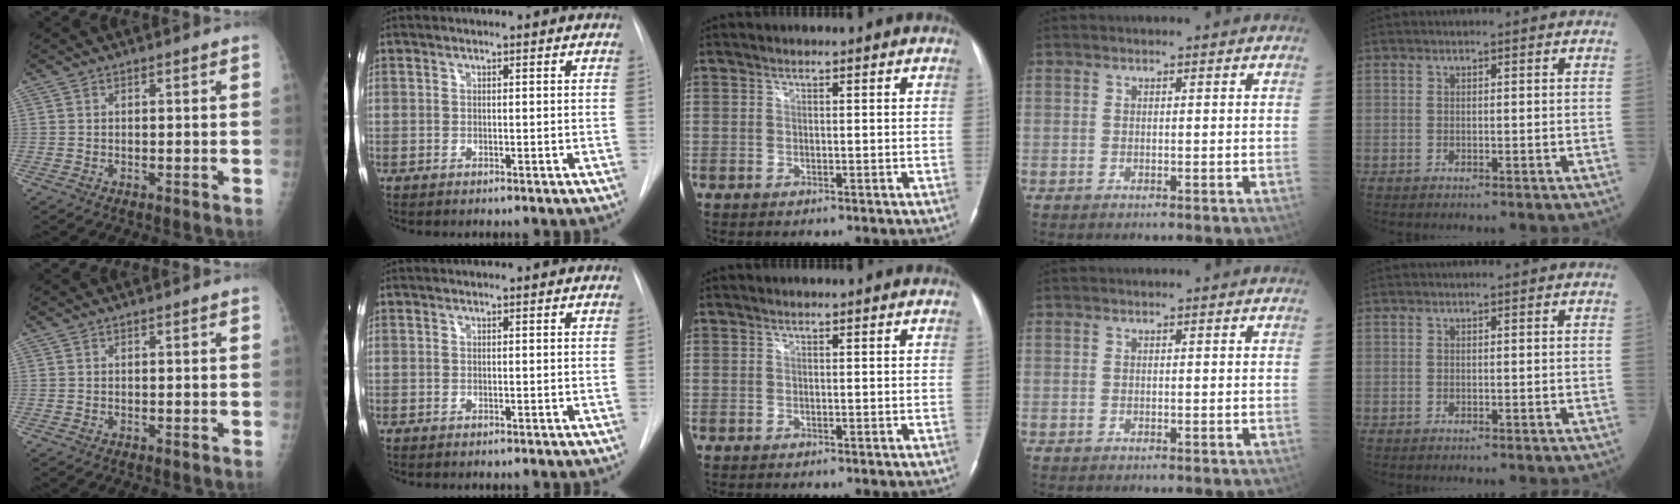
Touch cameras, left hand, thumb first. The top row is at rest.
{}